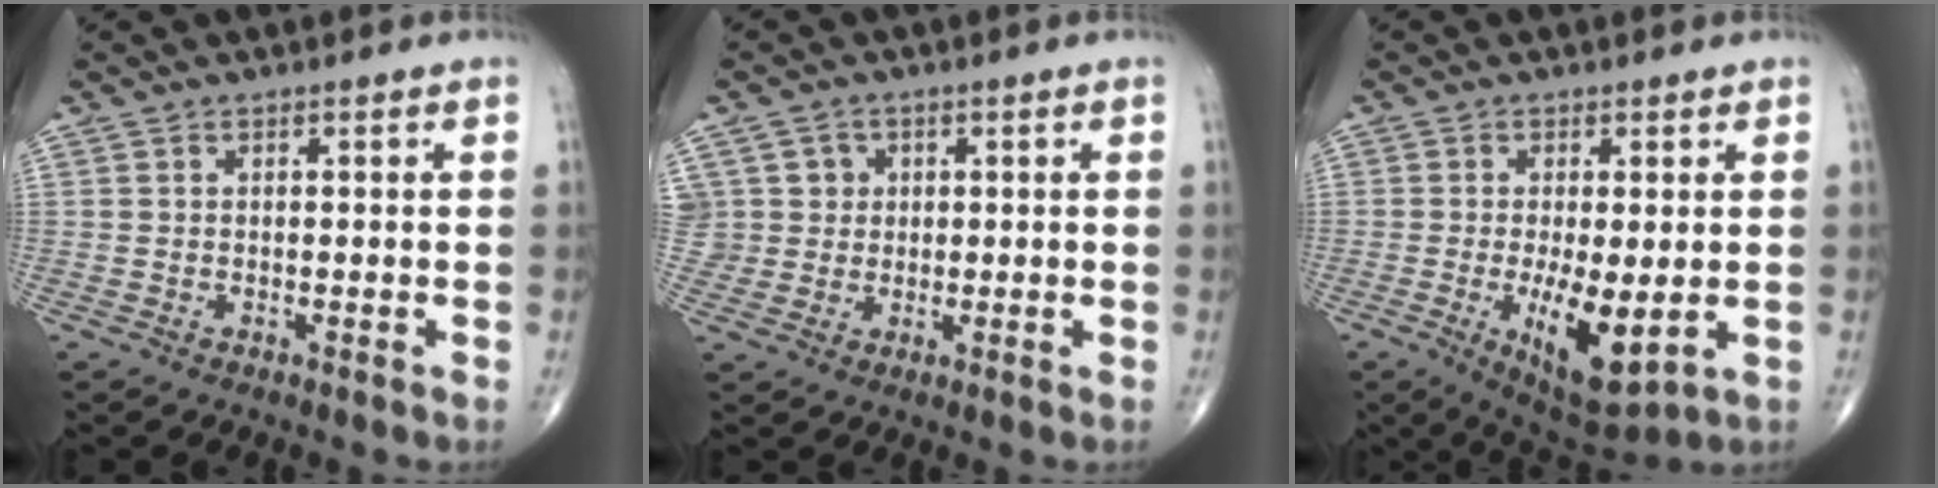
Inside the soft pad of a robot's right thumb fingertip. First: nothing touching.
{"total": 5.1, "force": [1.5, 4.8, 0.3], "torque": [0.027, -0.001, 0.024]}
{"total": 10.4, "force": [-1.9, 4.0, 9.4], "torque": [-0.150, -0.026, -0.020]}